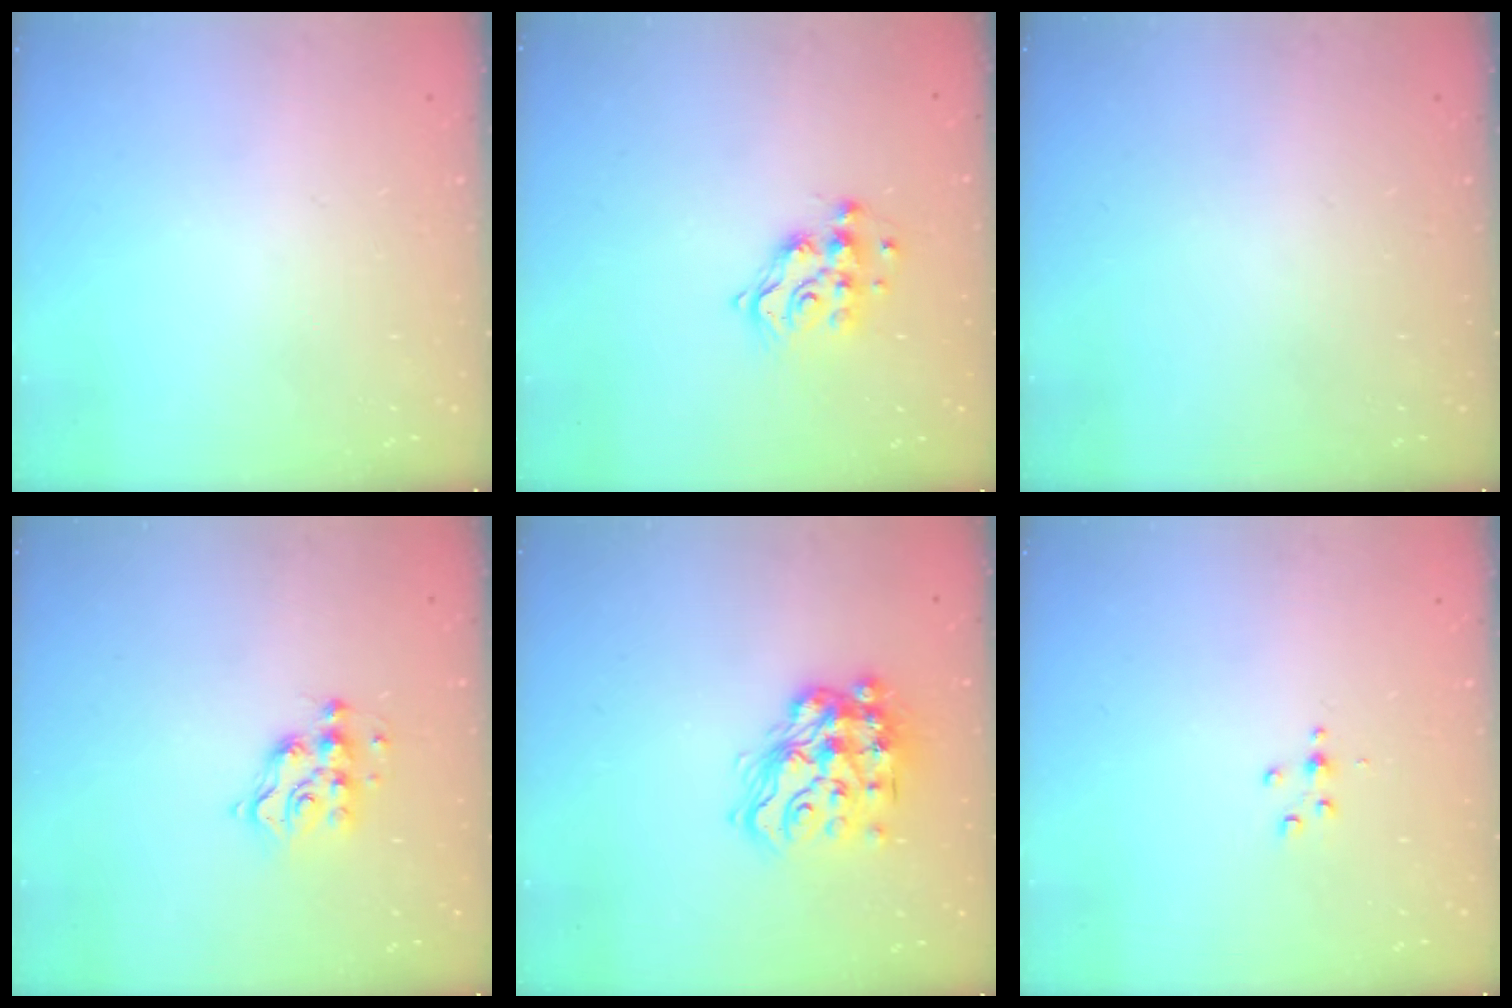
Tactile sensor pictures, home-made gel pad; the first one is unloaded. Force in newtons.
{"total": 11.1, "press": 11.0, "slide": 0.9}
{"total": 0.0}
{"total": 7.3, "press": 7.2, "slide": 0.9}
{"total": 16.6, "press": 16.5, "slide": 1.9}
{"total": 3.1, "press": 3.1, "slide": 0.4}